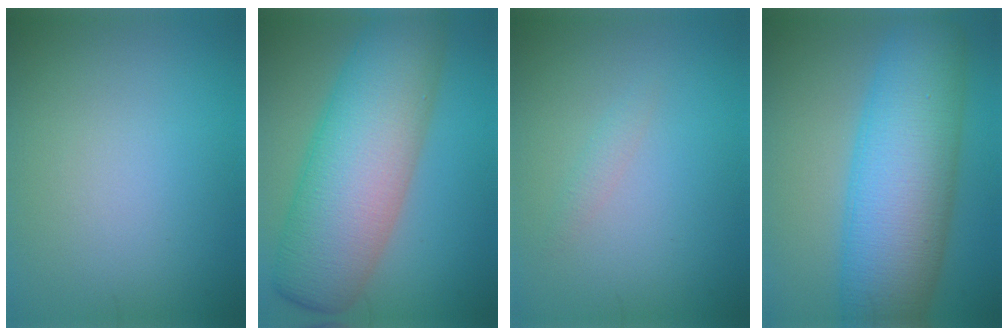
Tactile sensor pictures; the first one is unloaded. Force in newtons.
{"total": 12.3, "press": 12.3, "slide": 0.4}
{"total": 0.9, "press": 0.9, "slide": 0.1}
{"total": 12.1, "press": 12.1, "slide": 0.3}